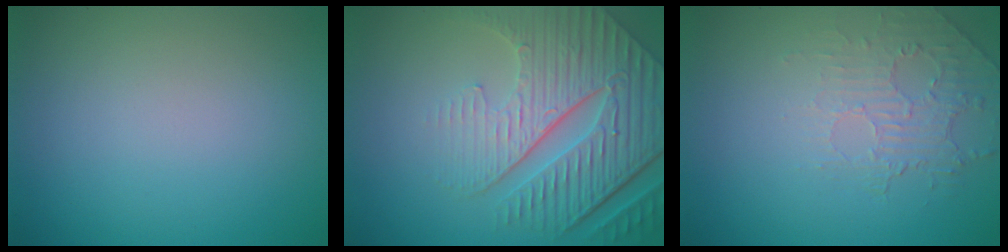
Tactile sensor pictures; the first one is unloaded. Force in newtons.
{"total": 8.7, "press": 6.1, "slide": 6.2}
{"total": 2.0, "press": 0.9, "slide": 1.8}